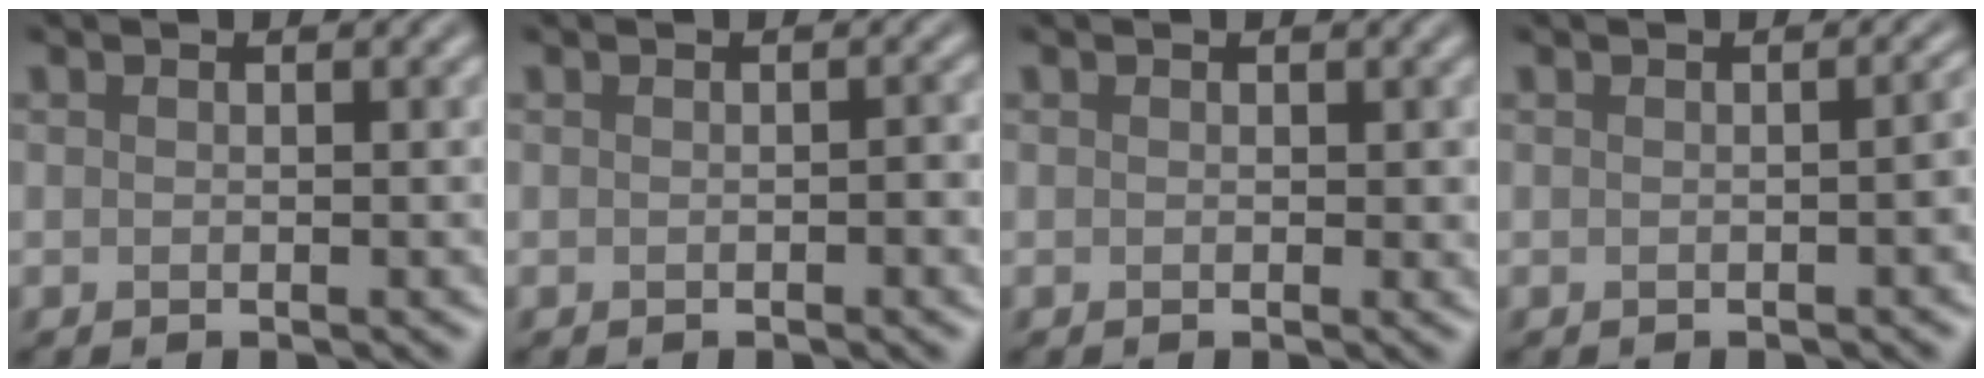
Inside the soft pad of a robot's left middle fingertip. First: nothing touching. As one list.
[{"total": 0.9, "force": [-0.2, 0.3, 0.8], "torque": [-0.013, 0.003, -0.001]}, {"total": 0.7, "force": [0.2, 0.5, 0.4], "torque": [-0.002, -0.002, 0.001]}, {"total": 2.0, "force": [-0.3, 0.7, 1.8], "torque": [-0.012, 0.005, -0.001]}]